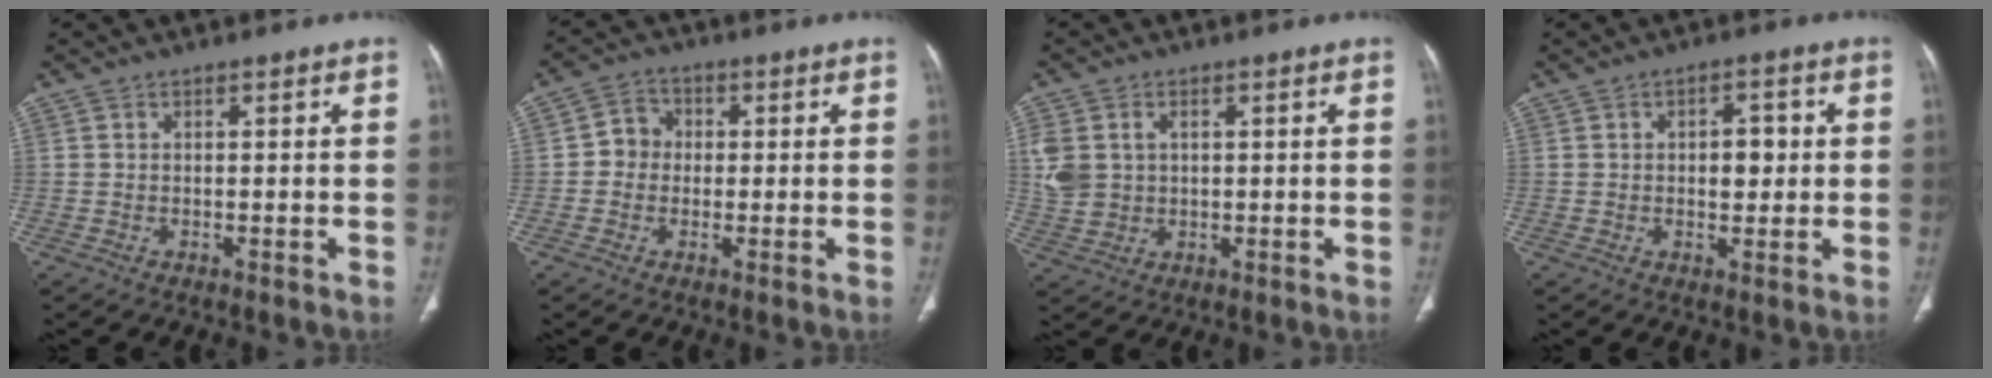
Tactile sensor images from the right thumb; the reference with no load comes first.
{"total": 4.7, "force": [-0.2, 4.3, 1.8], "torque": [-0.009, 0.013, -0.012]}
{"total": 8.5, "force": [1.8, 6.6, 5.0], "torque": [-0.117, 0.001, 0.049]}
{"total": 4.8, "force": [0.5, 2.8, 3.9], "torque": [-0.041, 0.003, 0.009]}